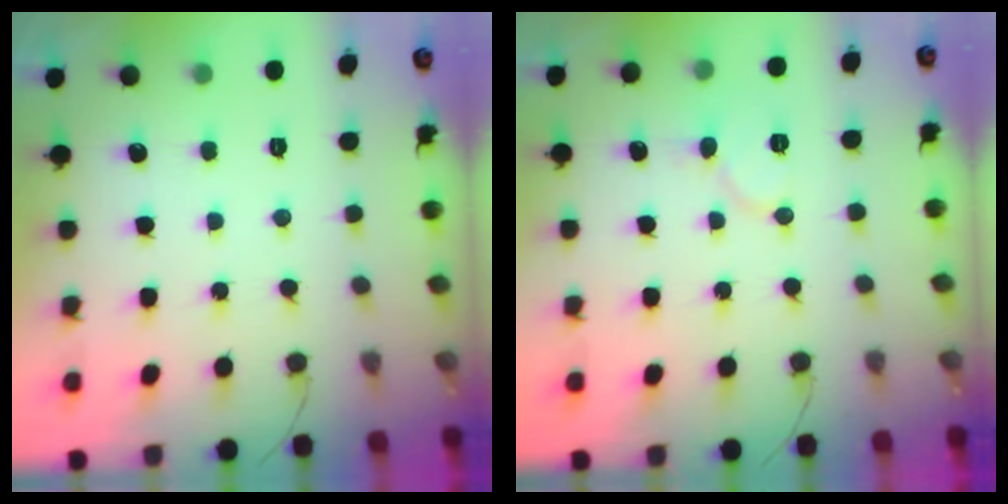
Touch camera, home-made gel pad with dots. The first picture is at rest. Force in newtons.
{"total": 6.5, "press": 6.5, "slide": 0.7}